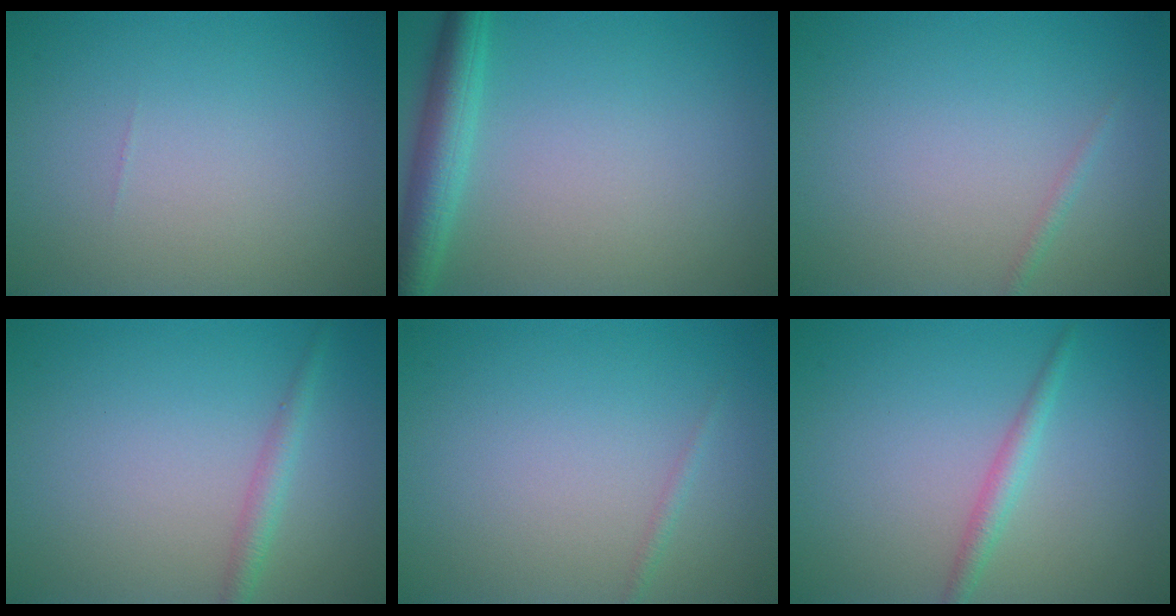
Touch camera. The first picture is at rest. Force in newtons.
{"total": 3.9, "press": 3.9, "slide": 0.1}
{"total": 0.7, "press": 0.7, "slide": 0.0}
{"total": 1.7, "press": 1.7, "slide": 0.1}
{"total": 0.6, "press": 0.6, "slide": 0.1}
{"total": 1.7, "press": 1.7, "slide": 0.0}